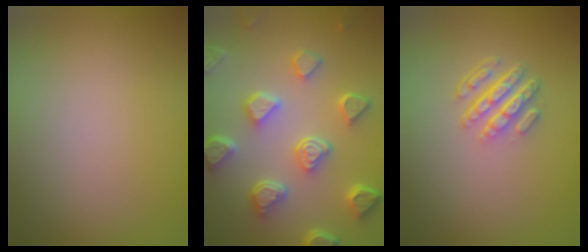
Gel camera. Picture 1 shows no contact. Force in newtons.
{"total": 6.6, "press": 5.3, "slide": 4.0}
{"total": 4.2, "press": 3.1, "slide": 2.9}